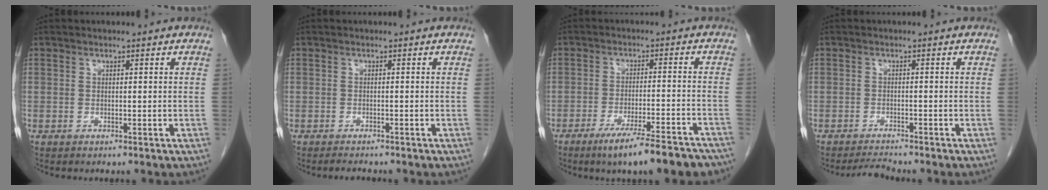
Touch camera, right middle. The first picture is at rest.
{"total": 1.5, "force": [-1.4, 0.3, 0.5], "torque": [-0.013, -0.006, -0.019]}
{"total": 13.1, "force": [-10.2, 1.3, 8.1], "torque": [-0.095, -0.017, -0.149]}
{"total": 2.0, "force": [-1.9, -0.4, 0.1], "torque": [-0.008, -0.014, -0.032]}